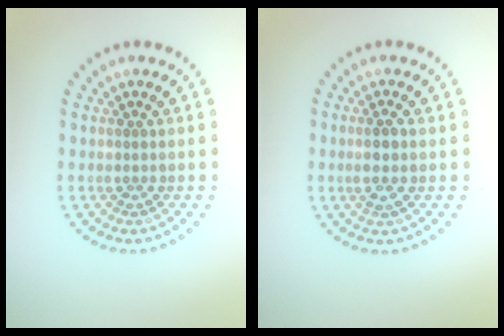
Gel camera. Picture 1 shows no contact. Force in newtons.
{"total": 1.5, "press": 1.3, "slide": 0.8}